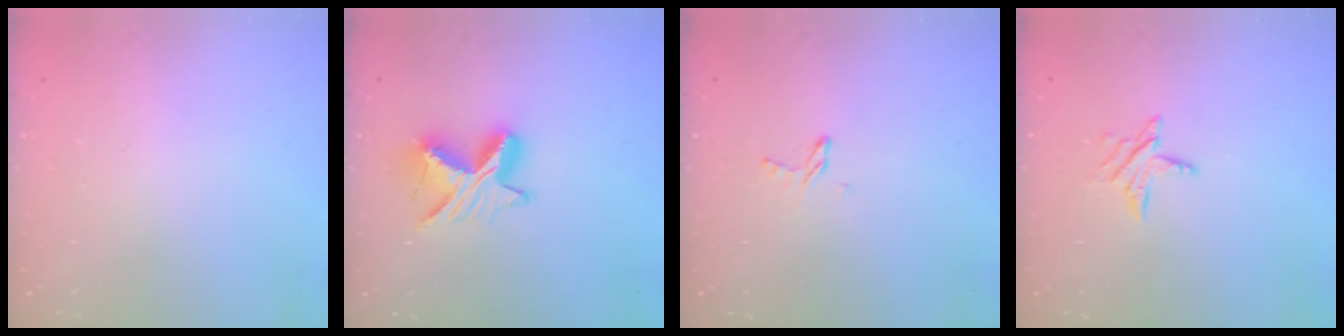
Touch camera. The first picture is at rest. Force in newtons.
{"total": 9.9, "press": 9.9, "slide": 0.5}
{"total": 3.8, "press": 3.8, "slide": 0.3}
{"total": 6.1, "press": 6.1, "slide": 0.7}